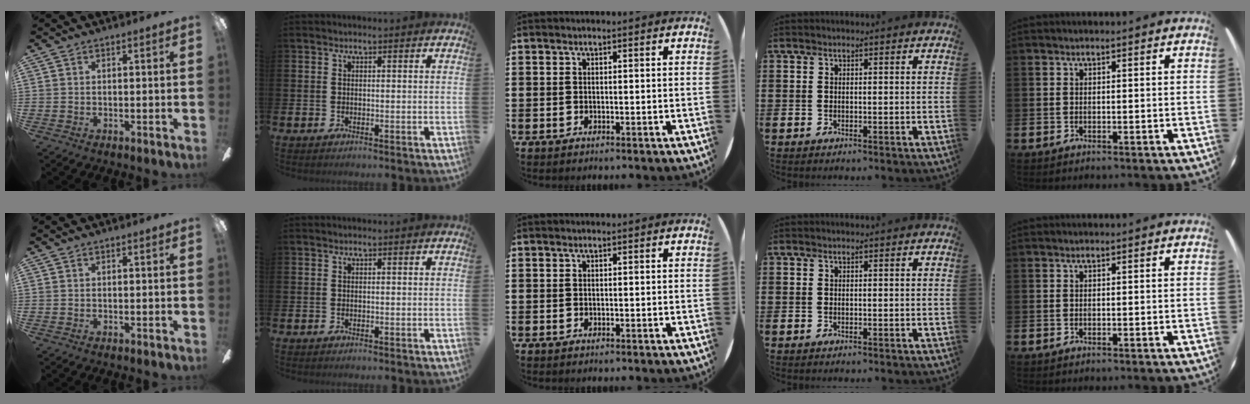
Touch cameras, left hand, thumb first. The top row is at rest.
{}